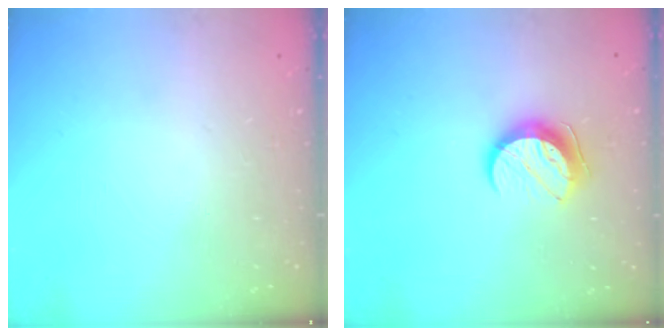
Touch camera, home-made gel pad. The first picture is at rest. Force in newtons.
{"total": 10.1, "press": 10.1, "slide": 0.8}